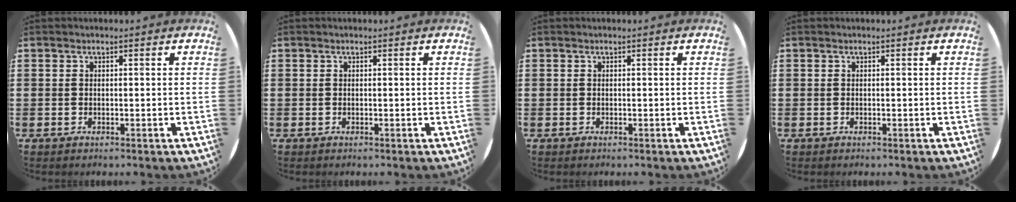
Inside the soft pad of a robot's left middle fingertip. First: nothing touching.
{"total": 0.0}
{"total": 0.0}
{"total": 0.0}